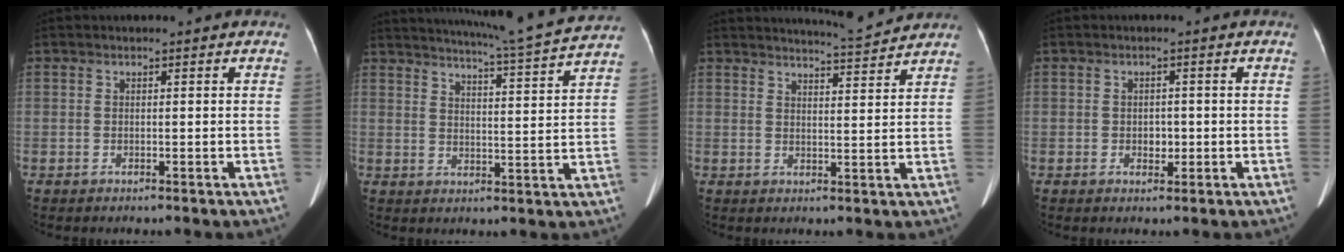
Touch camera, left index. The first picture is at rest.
{"total": 14.7, "force": [13.7, -1.8, 5.2], "torque": [-0.096, -0.029, 0.179]}
{"total": 6.2, "force": [6.1, -0.7, 0.7], "torque": [-0.023, -0.006, 0.085]}
{"total": 1.8, "force": [-0.5, 1.4, 1.1], "torque": [-0.018, 0.002, -0.004]}